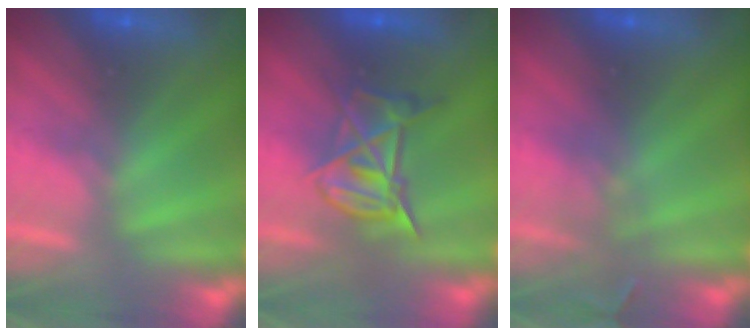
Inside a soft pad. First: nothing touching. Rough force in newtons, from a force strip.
{"total": 6.9}
{"total": 2.9}